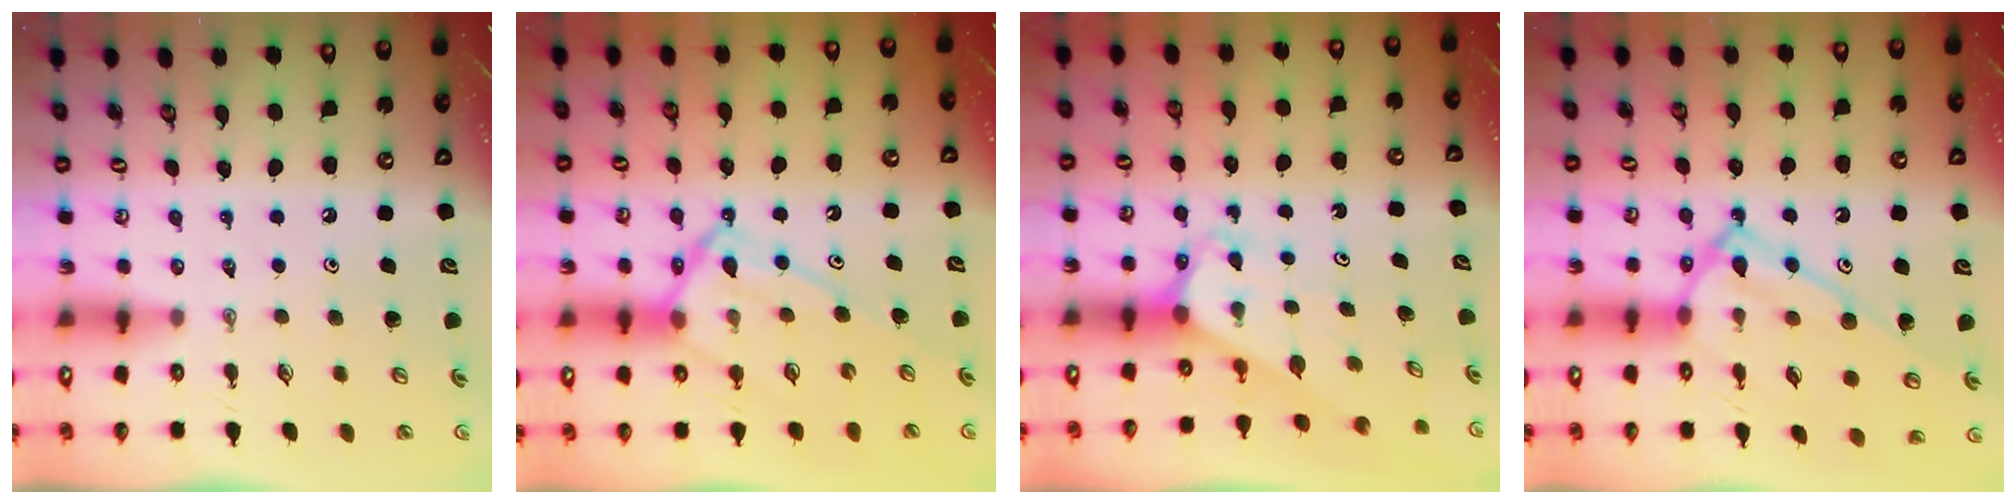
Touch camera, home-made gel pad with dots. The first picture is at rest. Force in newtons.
{"total": 13.8, "press": 13.7, "slide": 1.6}
{"total": 2.7, "press": 2.7, "slide": 0.2}
{"total": 14.4, "press": 14.4, "slide": 0.8}